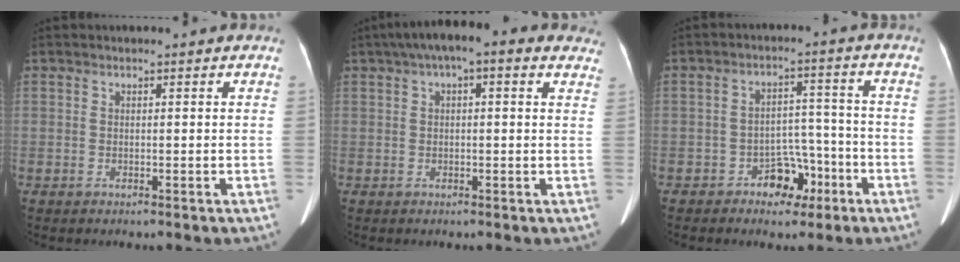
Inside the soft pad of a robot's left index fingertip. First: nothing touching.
{"total": 11.1, "force": [7.0, 3.4, 7.8], "torque": [-0.108, 0.049, 0.085]}
{"total": 5.7, "force": [-3.4, 3.6, 2.9], "torque": [-0.038, 0.023, -0.052]}